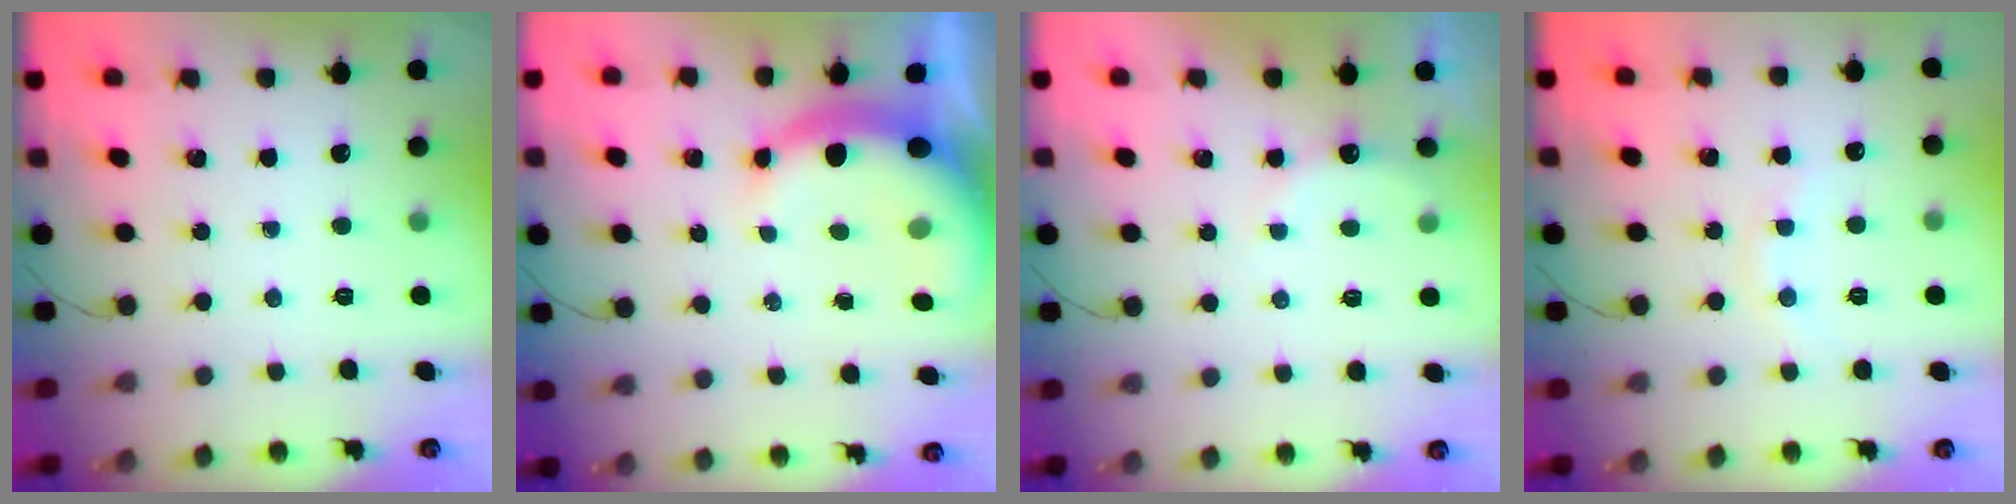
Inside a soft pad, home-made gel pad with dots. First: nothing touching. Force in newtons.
{"total": 8.2, "press": 8.0, "slide": 1.6}
{"total": 7.2, "press": 7.1, "slide": 1.1}
{"total": 6.1, "press": 5.8, "slide": 1.8}